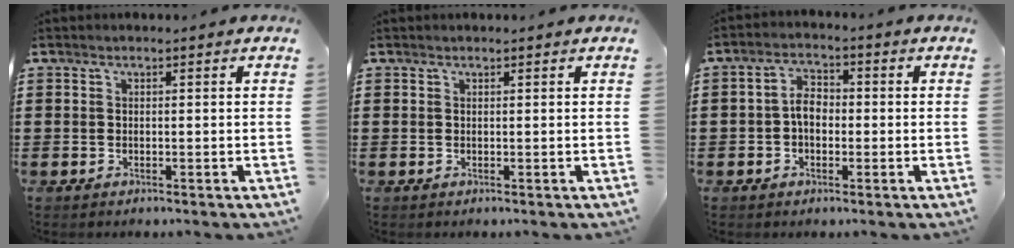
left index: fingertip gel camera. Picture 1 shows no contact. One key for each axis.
{"total": 0.0}
{"total": 3.9, "fx": -0.4, "fy": 2.4, "fz": 3.1, "tx": -0.066, "ty": 0.006, "tz": -0.012}